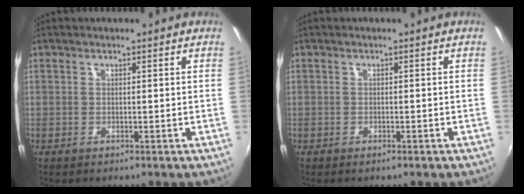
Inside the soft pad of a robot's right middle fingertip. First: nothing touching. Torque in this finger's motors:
{"motor_torque": [-0.31, 0.07, 0.04, -0.01]}